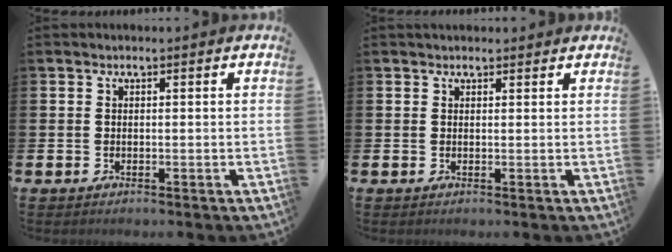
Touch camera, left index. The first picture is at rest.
{"total": 1.1, "force": [0.9, 0.5, 0.2], "torque": [0.014, -0.002, 0.013]}